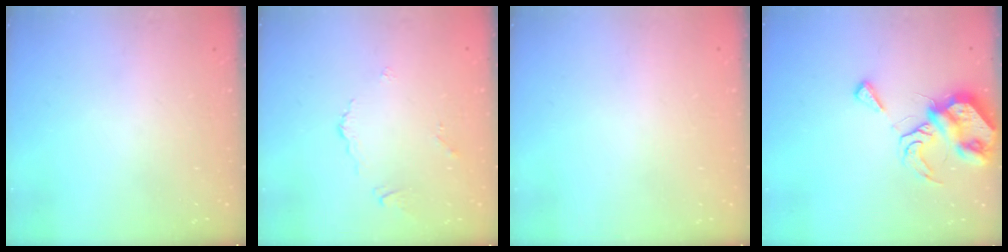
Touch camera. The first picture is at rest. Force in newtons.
{"total": 2.8, "press": 2.8, "slide": 0.6}
{"total": 1.8, "press": 1.8, "slide": 0.1}
{"total": 9.8, "press": 9.7, "slide": 1.3}